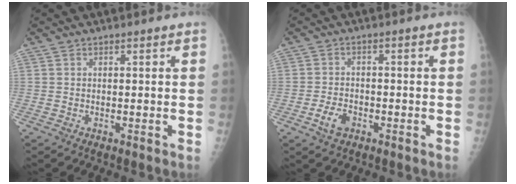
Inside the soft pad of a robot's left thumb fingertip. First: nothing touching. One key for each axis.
{"total": 4.1, "fx": -2.1, "fy": 2.6, "fz": 2.5, "tx": -0.042, "ty": 0.014, "tz": -0.036}